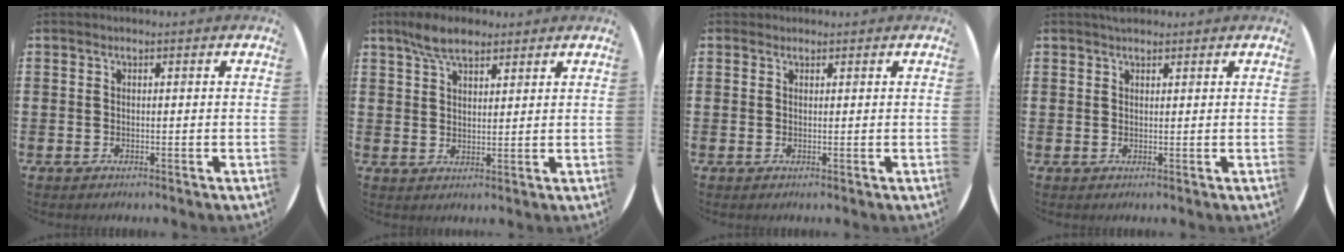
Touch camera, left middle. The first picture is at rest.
{"total": 5.5, "force": [4.3, 2.1, 2.7], "torque": [-0.063, 0.003, 0.081]}
{"total": 0.6, "force": [0.6, 0.3, -0.1], "torque": [0.009, 0.000, 0.010]}
{"total": 1.2, "force": [1.1, 0.3, 0.2], "torque": [-0.006, 0.002, 0.022]}